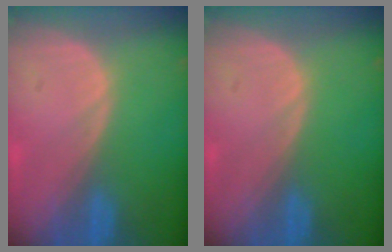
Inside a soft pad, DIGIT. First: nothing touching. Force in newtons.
{"total": 0.0}